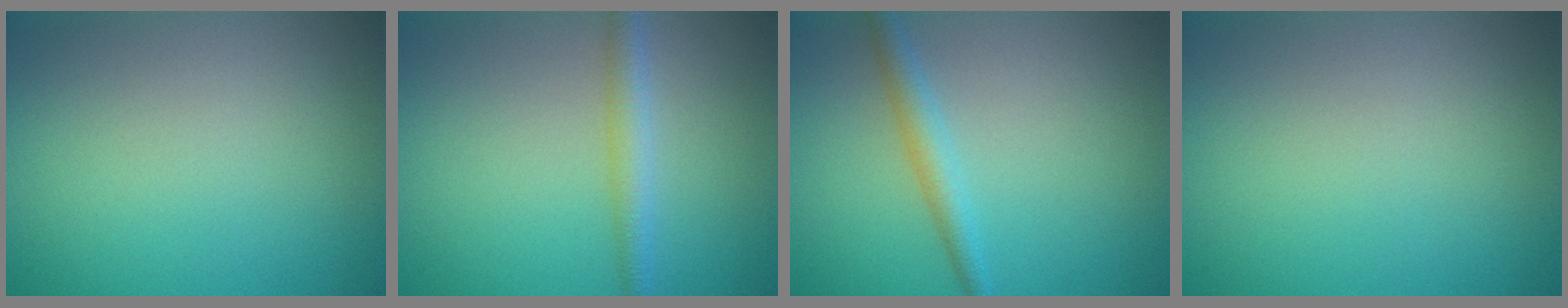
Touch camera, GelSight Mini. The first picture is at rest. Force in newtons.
{"total": 2.4, "press": 2.4, "slide": 0.0}
{"total": 2.3, "press": 2.3, "slide": 0.0}
{"total": 0.0}